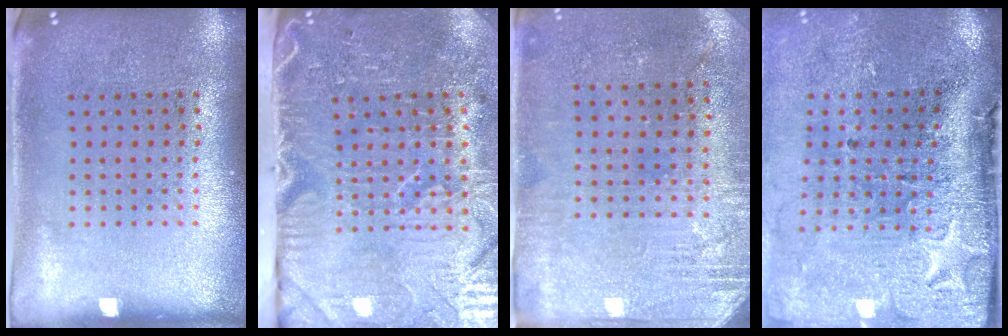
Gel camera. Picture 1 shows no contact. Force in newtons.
{"total": 5.3, "press": 4.4, "slide": 2.9}
{"total": 2.8, "press": 2.5, "slide": 1.2}
{"total": 4.9, "press": 3.9, "slide": 3.0}